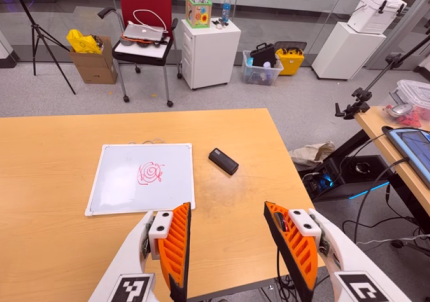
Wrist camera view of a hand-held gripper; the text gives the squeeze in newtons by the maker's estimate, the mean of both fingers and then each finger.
{"total": 0.0}